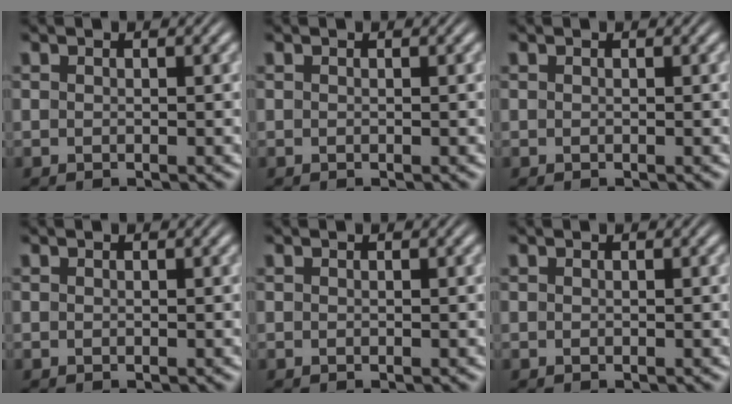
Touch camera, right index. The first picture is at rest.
{"total": 0.0}
{"total": 0.0}
{"total": 0.0}
{"total": 0.0}
{"total": 0.0}